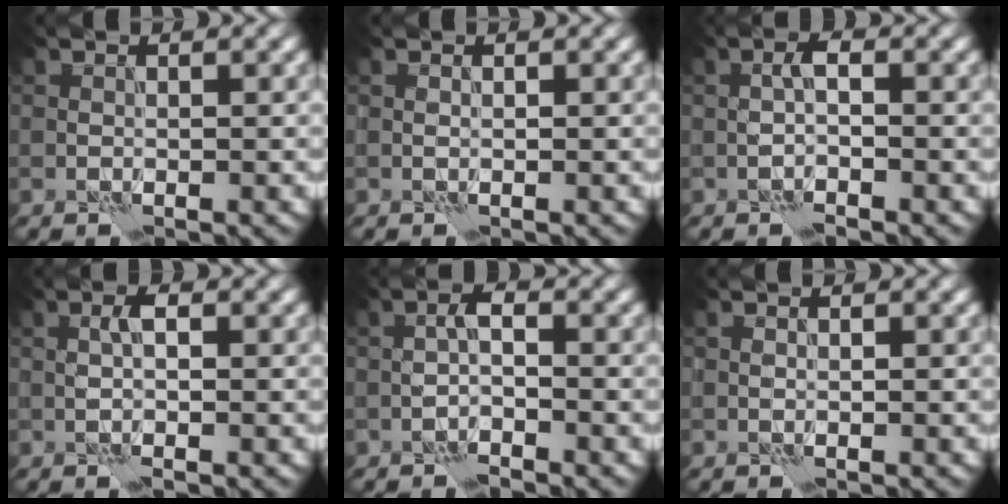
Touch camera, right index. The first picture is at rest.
{"total": 0.0}
{"total": 1.7, "force": [-0.6, 0.5, 1.5], "torque": [-0.027, 0.007, -0.016]}
{"total": 1.8, "force": [0.1, 0.5, 1.7], "torque": [-0.032, 0.005, 0.000]}
{"total": 1.8, "force": [-1.0, 0.5, 1.4], "torque": [-0.025, 0.008, -0.026]}
{"total": 0.0}